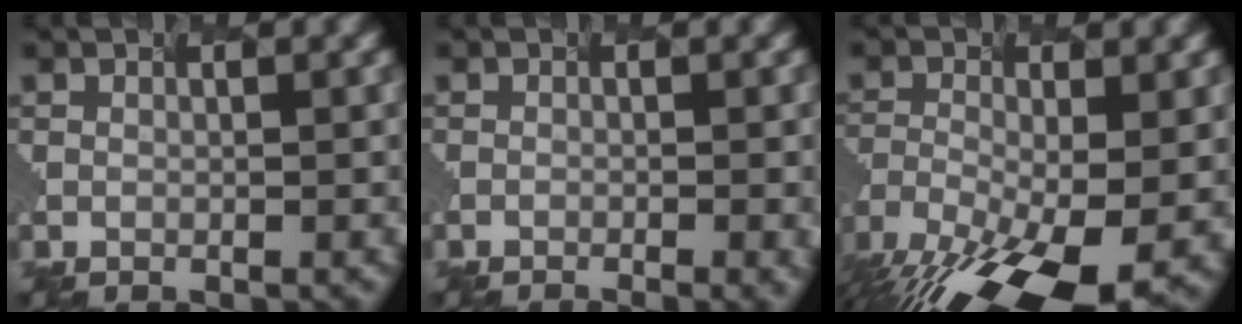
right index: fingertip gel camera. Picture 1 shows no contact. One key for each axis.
{"total": 3.2, "fx": -0.7, "fy": 1.3, "fz": 2.9, "tx": -0.012, "ty": 0.004, "tz": -0.007}
{"total": 13.4, "fx": -7.7, "fy": 4.8, "fz": 9.8, "tx": -0.194, "ty": -0.022, "tz": -0.113}